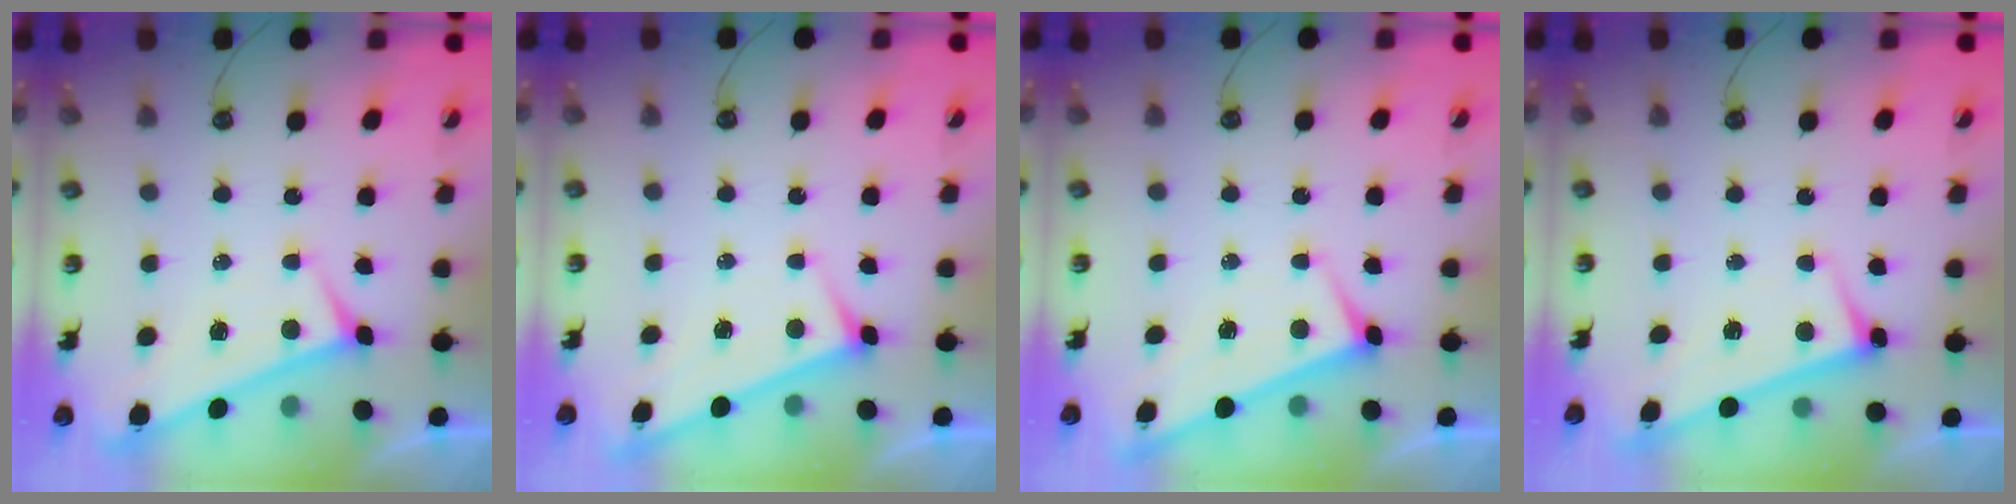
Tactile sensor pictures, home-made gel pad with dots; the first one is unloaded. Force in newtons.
{"total": 3.0, "press": 3.0, "slide": 0.1}
{"total": 1.7, "press": 1.7, "slide": 0.1}
{"total": 2.8, "press": 2.8, "slide": 0.4}